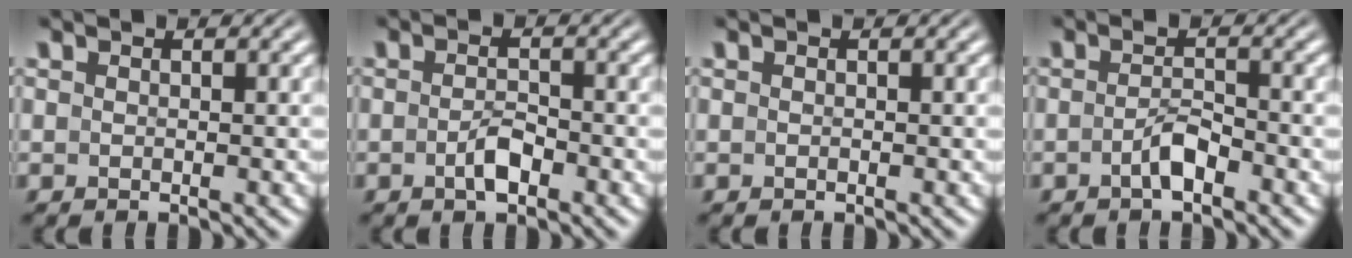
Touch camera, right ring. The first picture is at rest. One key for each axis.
{"total": 2.0, "fx": -1.2, "fy": 0.4, "fz": 1.5, "tx": -0.019, "ty": 0.000, "tz": -0.022}
{"total": 0.0}
{"total": 2.0, "fx": -1.4, "fy": 0.1, "fz": 1.3, "tx": -0.015, "ty": 0.001, "tz": -0.027}